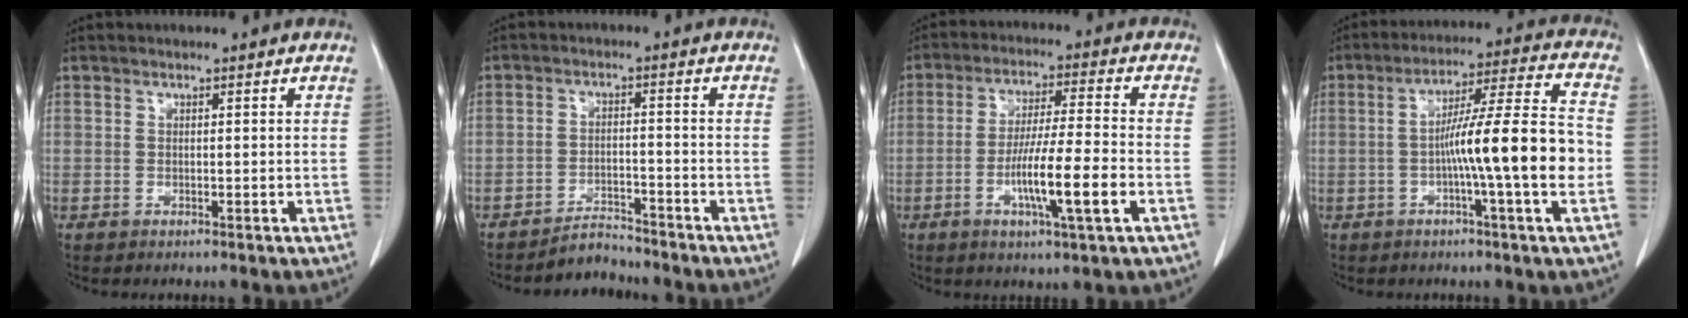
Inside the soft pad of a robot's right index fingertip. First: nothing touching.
{"total": 3.8, "force": [-3.7, 0.7, -0.1], "torque": [0.000, -0.006, -0.061]}
{"total": 10.7, "force": [-3.4, 0.1, 10.1], "torque": [-0.184, -0.010, -0.063]}
{"total": 14.1, "force": [-2.6, -0.6, 13.9], "torque": [-0.225, 0.010, -0.048]}